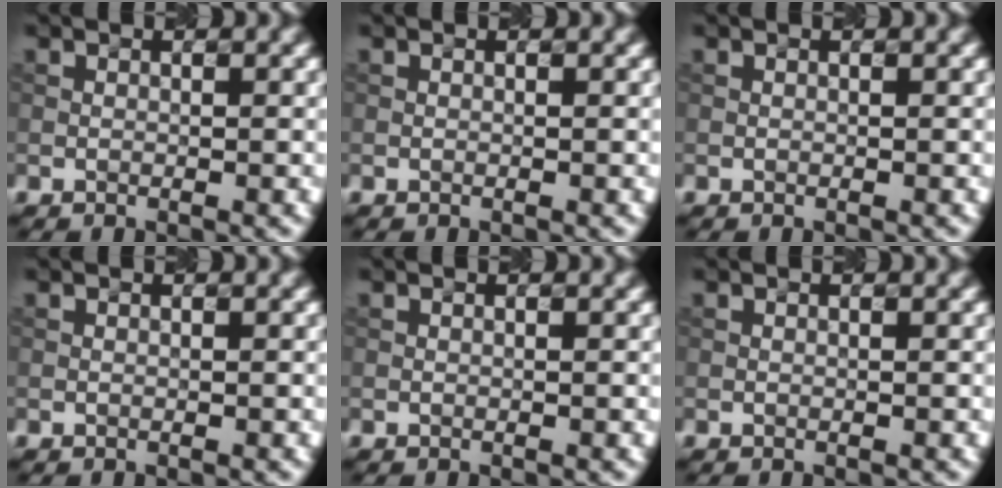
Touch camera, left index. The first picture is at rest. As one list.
[{"total": 0.0}, {"total": 0.0}, {"total": 0.0}, {"total": 0.0}, {"total": 0.0}]